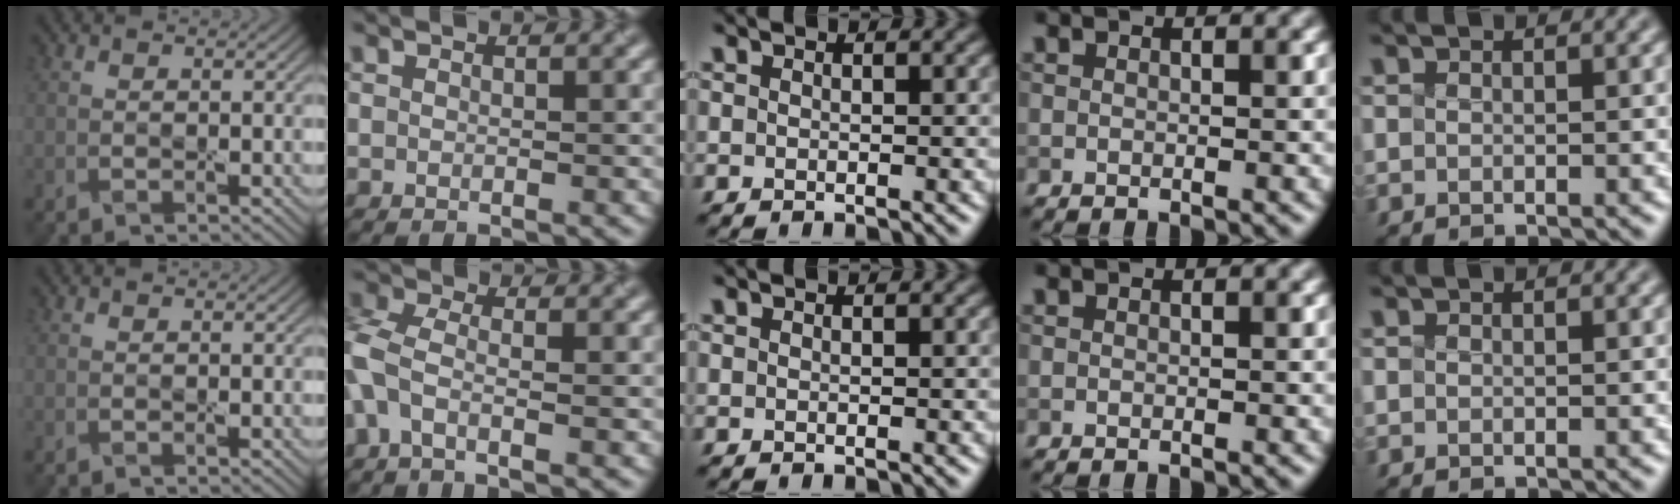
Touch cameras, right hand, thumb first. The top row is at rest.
{"index": {"total": 3.6, "force": [-1.2, 1.6, 3.0], "torque": [-0.081, 0.002, -0.039]}}